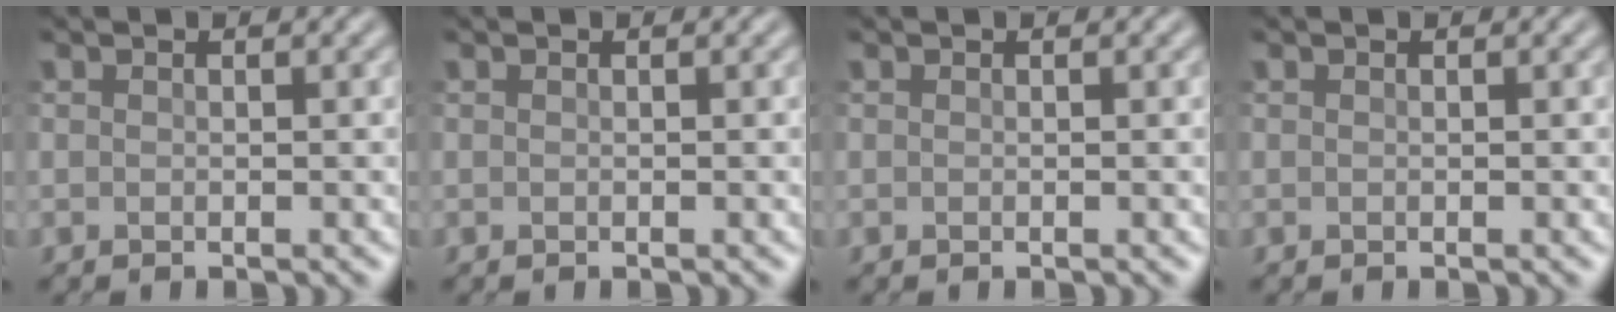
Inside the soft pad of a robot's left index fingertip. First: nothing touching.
{"total": 0.0}
{"total": 0.0}
{"total": 0.0}